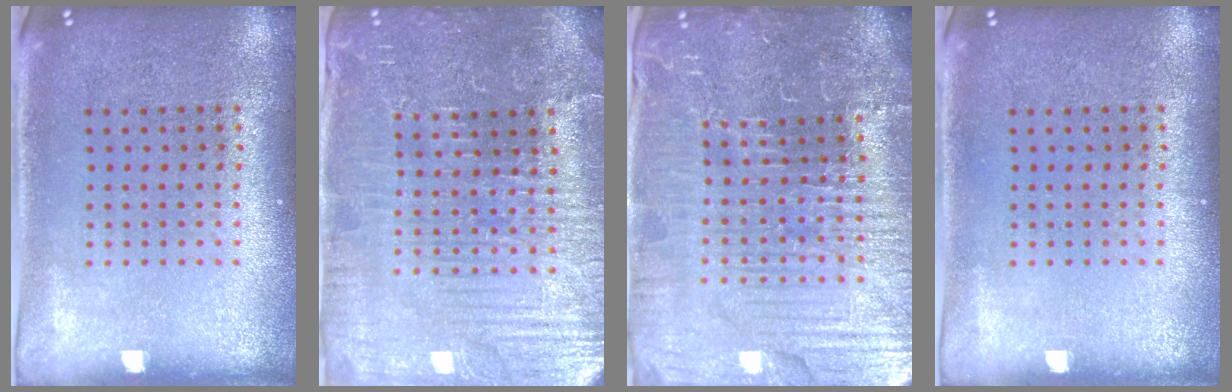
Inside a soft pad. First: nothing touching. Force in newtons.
{"total": 4.6, "press": 4.4, "slide": 1.3}
{"total": 6.1, "press": 5.5, "slide": 2.5}
{"total": 0.0}